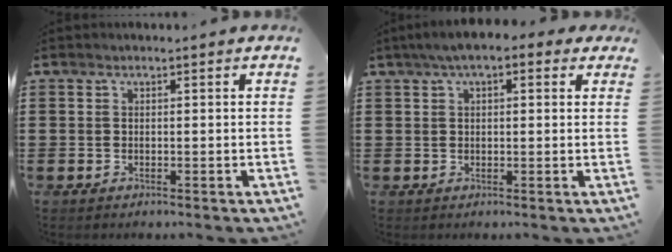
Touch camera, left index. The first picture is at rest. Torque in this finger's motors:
{"motor_torque": [2.14, 0.00, 0.52, -0.04]}